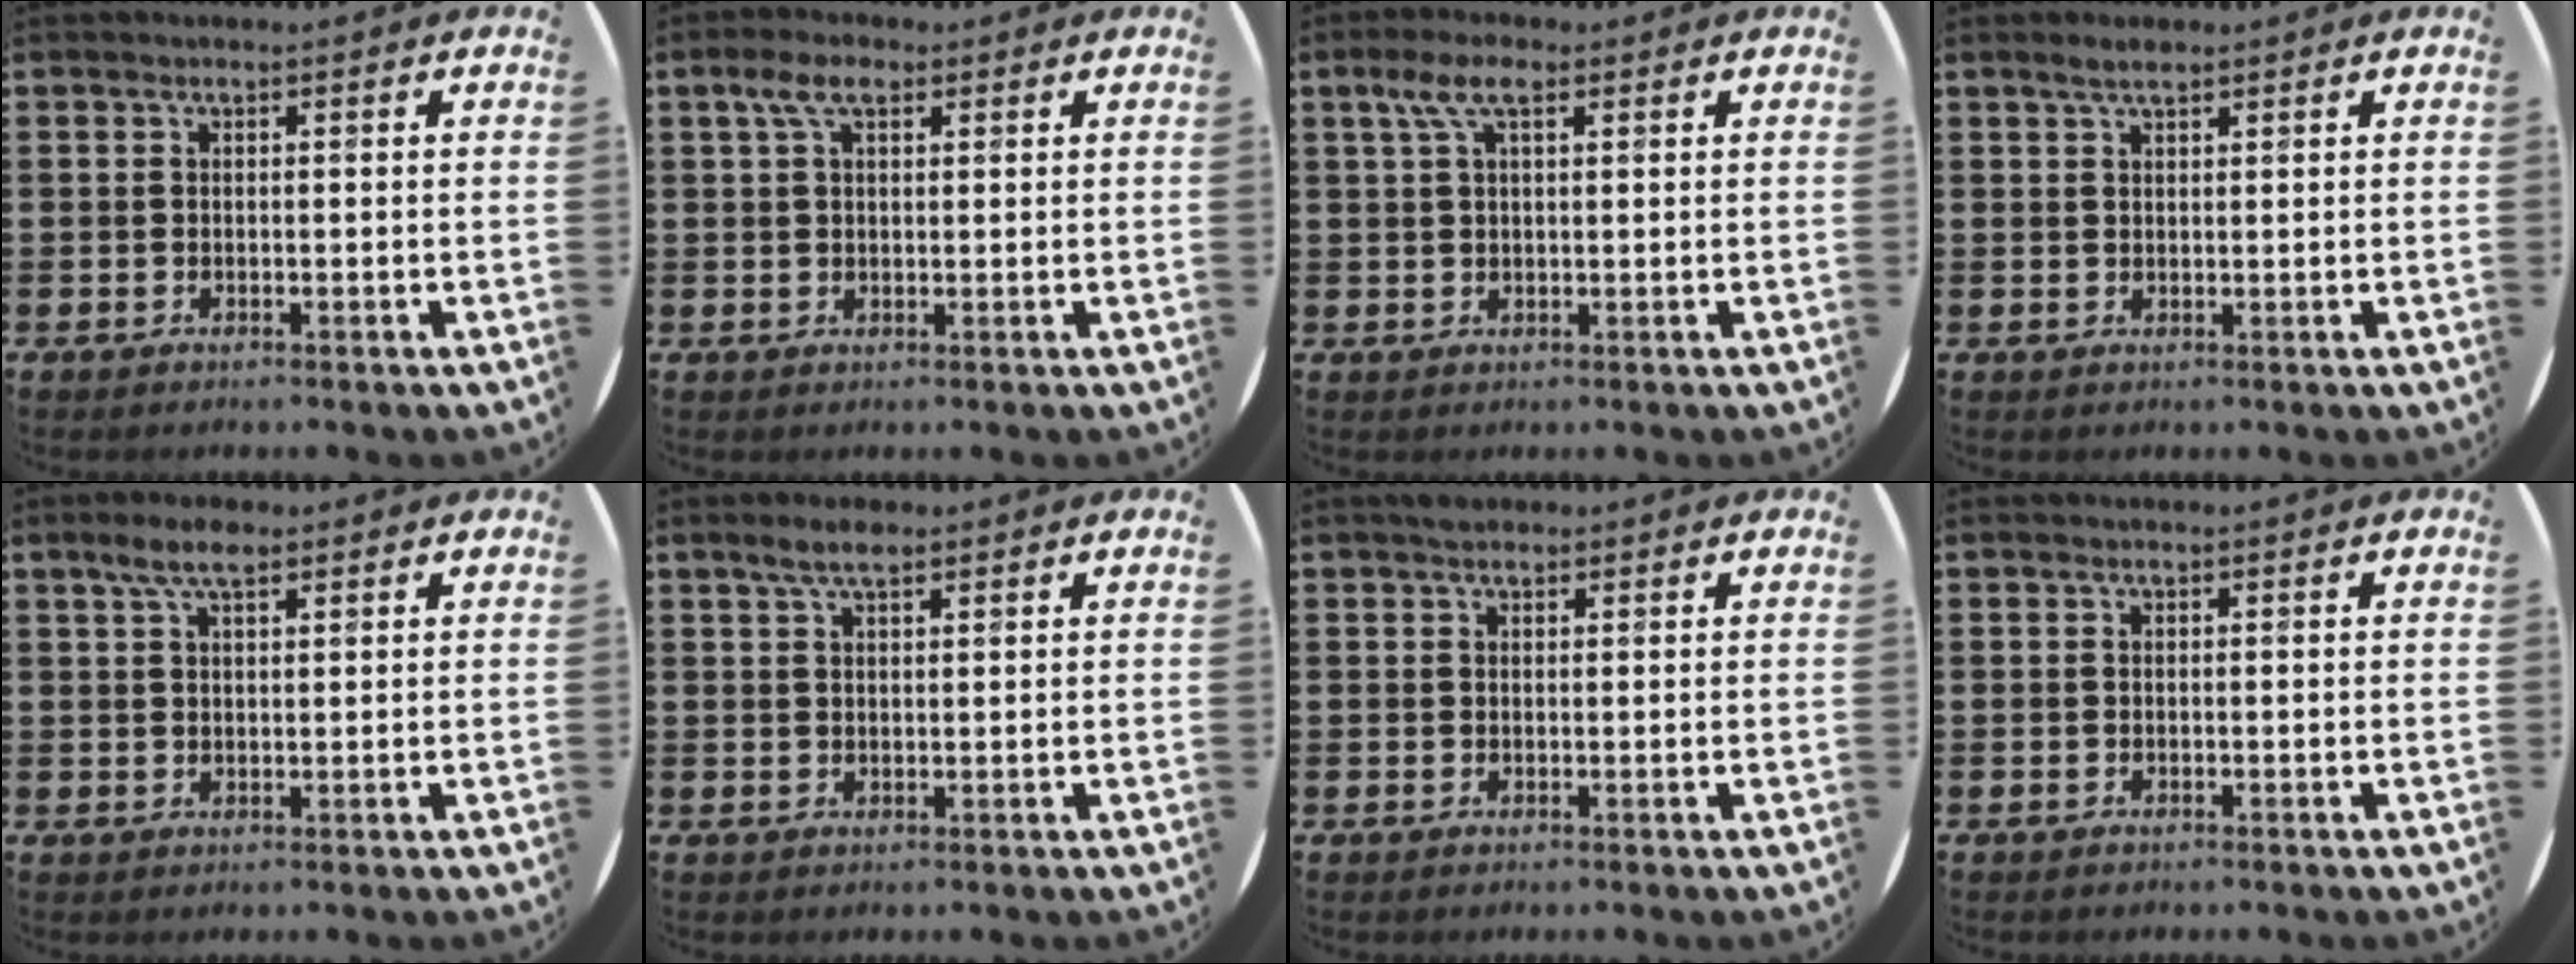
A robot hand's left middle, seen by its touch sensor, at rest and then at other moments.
{"total": 4.0, "force": [2.3, 1.8, 2.7], "torque": [-0.051, 0.005, 0.039]}
{"total": 4.3, "force": [2.4, 1.6, 3.3], "torque": [-0.071, 0.009, 0.040]}
{"total": 1.8, "force": [1.5, 0.4, 0.9], "torque": [-0.019, 0.005, 0.026]}
{"total": 4.4, "force": [2.9, 1.5, 2.8], "torque": [-0.045, 0.001, 0.048]}
{"total": 3.1, "force": [2.2, 0.9, 1.9], "torque": [-0.032, 0.004, 0.037]}
{"total": 1.0, "force": [0.9, 0.5, 0.2], "torque": [0.004, 0.000, 0.015]}
{"total": 0.0}